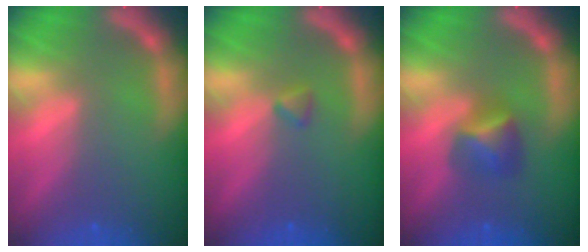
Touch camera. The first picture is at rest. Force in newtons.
{"total": 0.9}
{"total": 2.9}